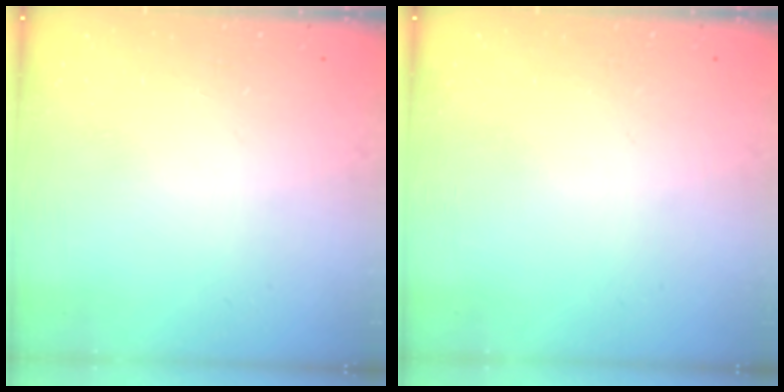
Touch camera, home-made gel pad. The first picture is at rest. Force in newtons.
{"total": 0.0}